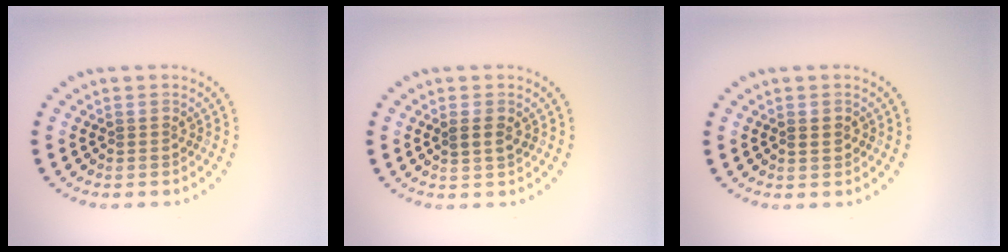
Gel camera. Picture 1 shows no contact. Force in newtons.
{"total": 1.5, "press": 1.3, "slide": 0.7}
{"total": 0.7, "press": 0.6, "slide": 0.2}